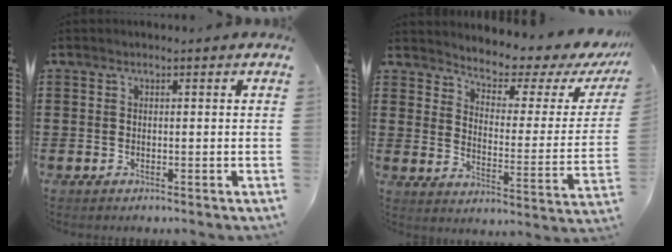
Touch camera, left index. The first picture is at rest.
{"total": 3.4, "force": [3.1, 0.8, 1.3], "torque": [-0.040, -0.032, 0.040]}